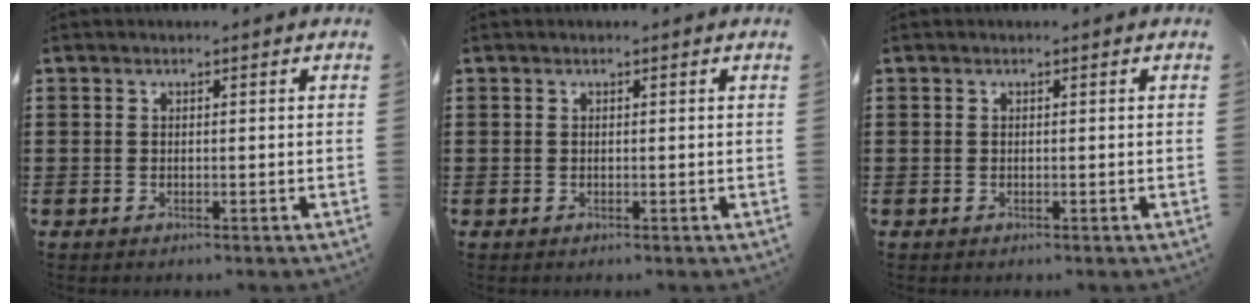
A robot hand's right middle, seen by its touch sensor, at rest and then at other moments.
{"total": 0.0}
{"total": 0.0}